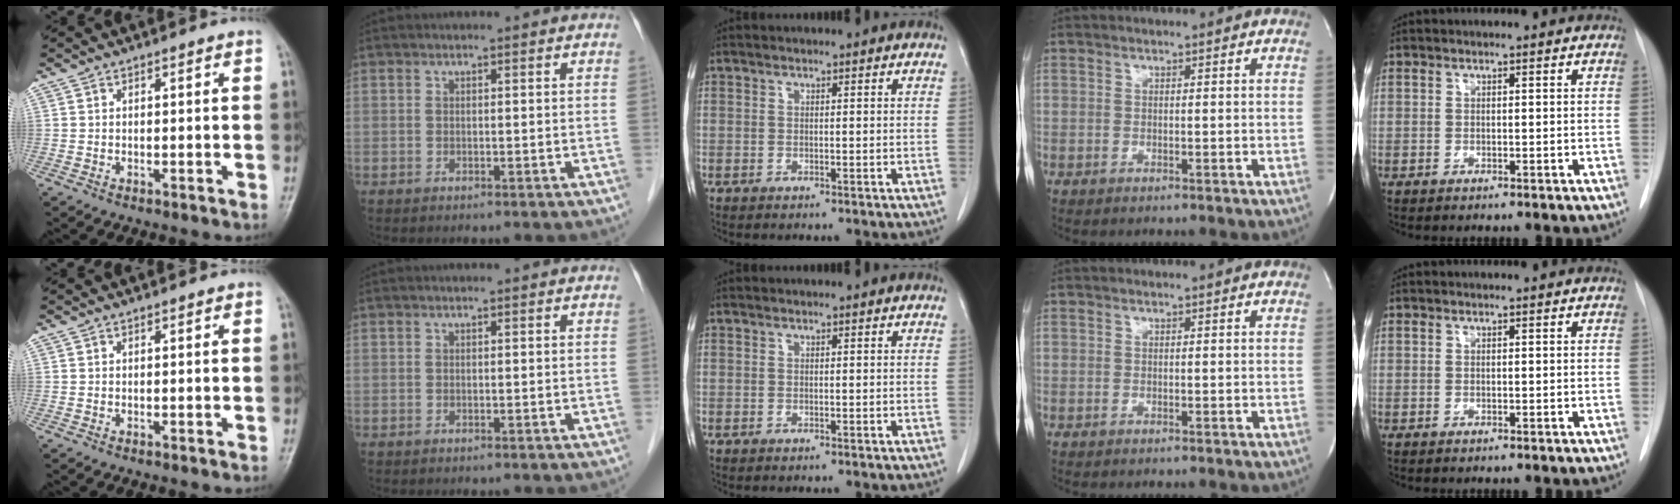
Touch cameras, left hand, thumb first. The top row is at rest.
{}